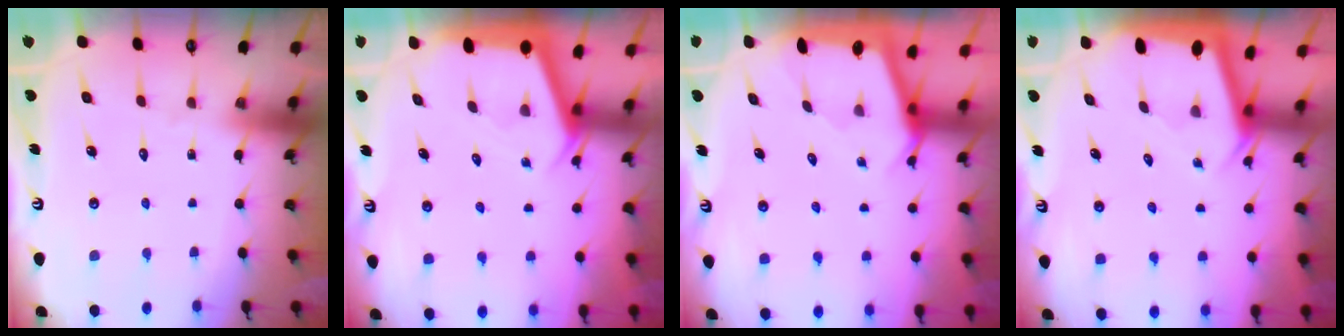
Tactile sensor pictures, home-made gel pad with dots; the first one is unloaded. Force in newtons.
{"total": 2.2, "press": 2.2, "slide": 0.2}
{"total": 2.1, "press": 2.1, "slide": 0.1}
{"total": 1.9, "press": 1.9, "slide": 0.1}